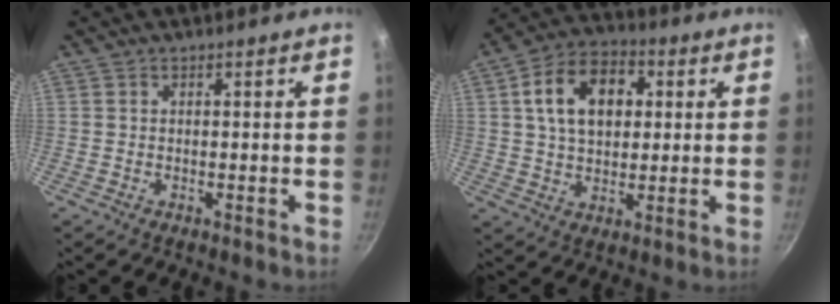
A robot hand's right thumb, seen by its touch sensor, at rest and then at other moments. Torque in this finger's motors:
{"motor_torque": [-0.94, 1.51, 0.58, 0.22, 0.24]}